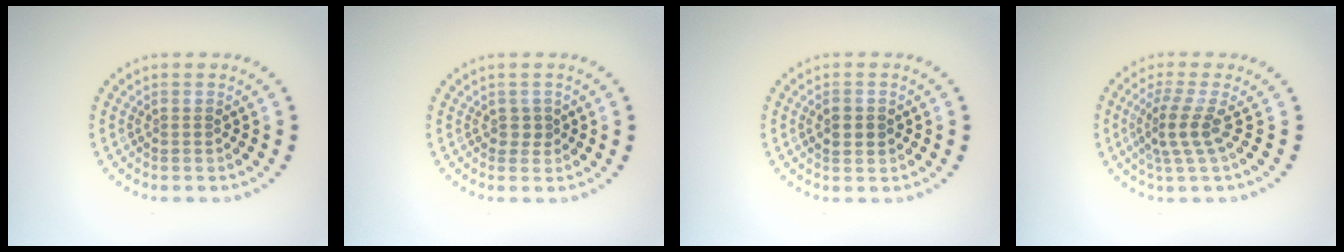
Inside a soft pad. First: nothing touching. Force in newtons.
{"total": 1.0, "press": 0.9, "slide": 0.4}
{"total": 1.7, "press": 1.7, "slide": 0.2}
{"total": 2.9, "press": 2.0, "slide": 2.1}